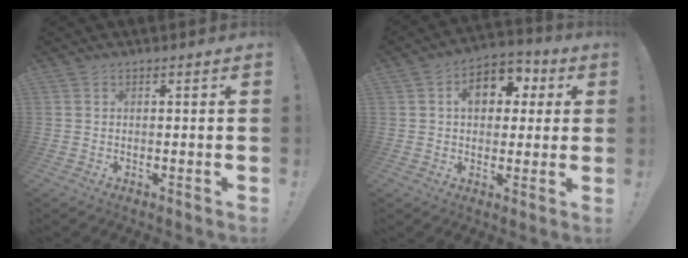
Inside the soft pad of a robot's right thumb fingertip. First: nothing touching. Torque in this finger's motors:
{"motor_torque": [0.86, 1.89, 0.53, 0.03, 0.07]}